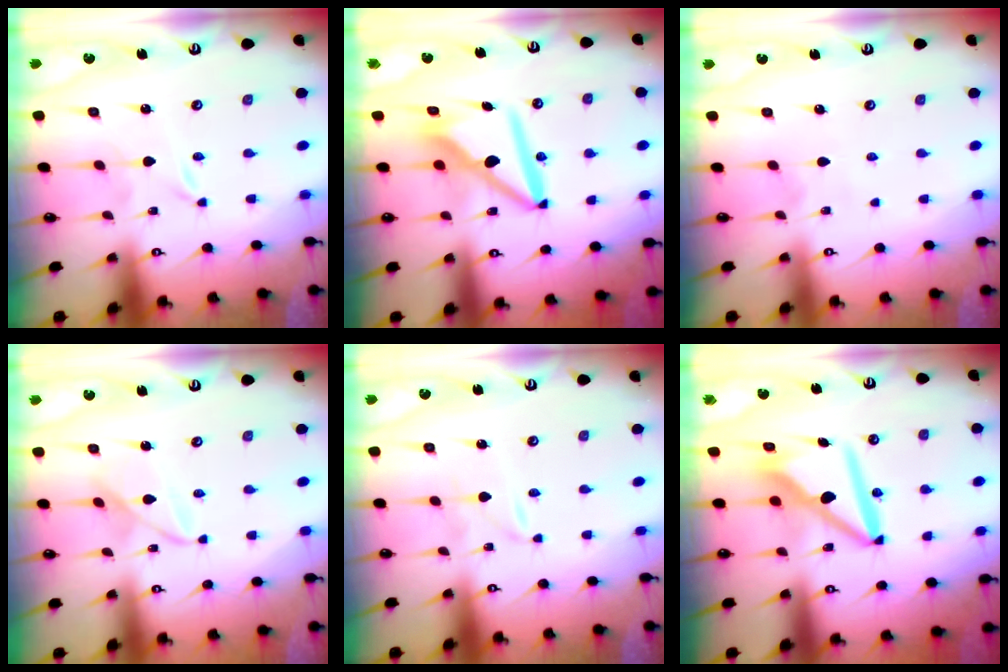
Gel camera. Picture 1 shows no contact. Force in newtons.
{"total": 10.9, "press": 10.8, "slide": 1.2}
{"total": 3.9, "press": 3.8, "slide": 0.4}
{"total": 7.9, "press": 7.9, "slide": 0.4}
{"total": 1.1, "press": 1.1, "slide": 0.1}
{"total": 10.9, "press": 10.8, "slide": 1.2}